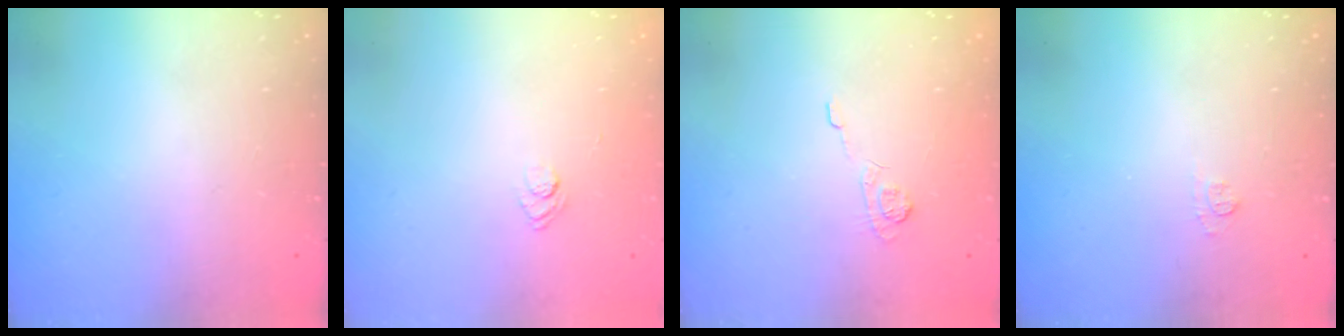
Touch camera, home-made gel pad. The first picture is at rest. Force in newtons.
{"total": 3.2, "press": 3.0, "slide": 1.2}
{"total": 6.2, "press": 6.0, "slide": 1.5}
{"total": 4.0, "press": 4.0, "slide": 0.5}